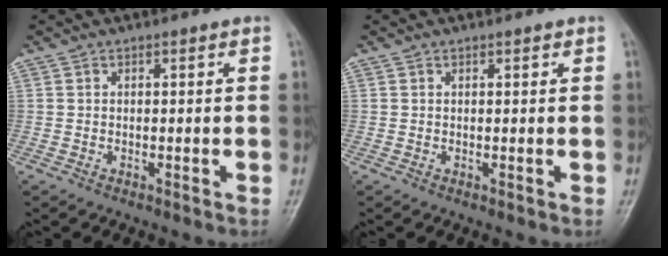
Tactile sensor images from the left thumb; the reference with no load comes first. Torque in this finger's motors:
{"motor_torque": [-0.17, -0.10, -0.36, -0.19, -0.02]}